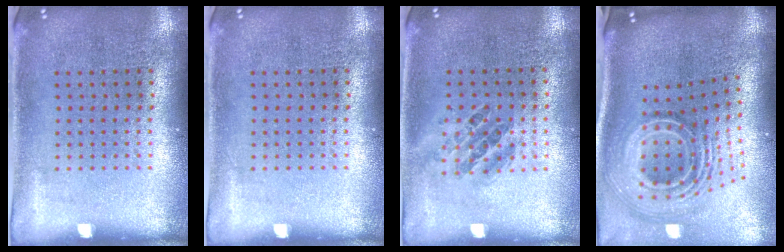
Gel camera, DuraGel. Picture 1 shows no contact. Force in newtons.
{"total": 0.0}
{"total": 1.0, "press": 0.8, "slide": 0.5}
{"total": 3.2, "press": 2.0, "slide": 2.4}